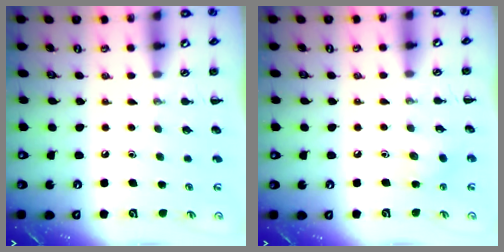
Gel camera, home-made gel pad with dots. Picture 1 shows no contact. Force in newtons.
{"total": 3.6, "press": 3.4, "slide": 1.2}